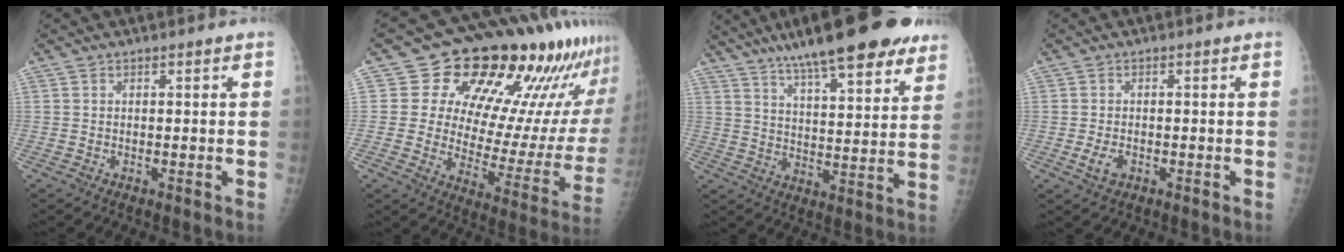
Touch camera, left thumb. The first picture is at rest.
{"total": 24.3, "force": [16.4, 10.8, 14.3], "torque": [-0.154, -0.072, 0.222]}
{"total": 23.1, "force": [16.3, 5.8, 15.3], "torque": [-0.211, -0.035, 0.239]}
{"total": 2.7, "force": [-0.8, 1.8, 1.8], "torque": [-0.033, 0.000, -0.012]}